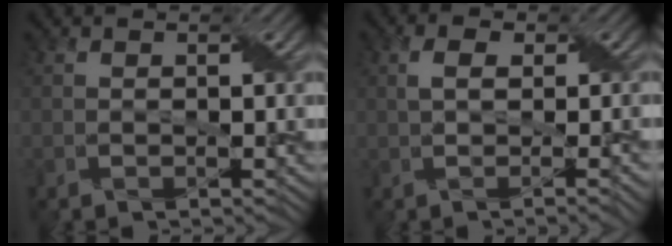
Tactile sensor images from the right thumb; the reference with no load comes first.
{"total": 4.1, "force": [0.3, 1.6, 3.7], "torque": [-0.052, 0.011, -0.001]}